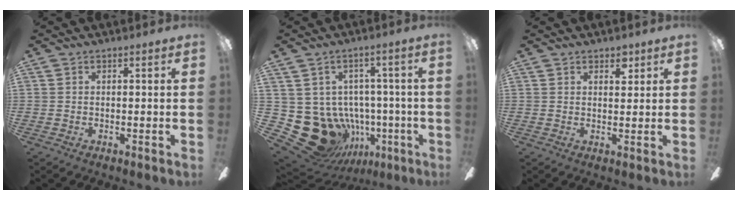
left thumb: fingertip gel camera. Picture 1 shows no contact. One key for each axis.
{"total": 17.7, "fx": -6.6, "fy": 14.0, "fz": 8.6, "tx": -0.182, "ty": 0.027, "tz": -0.075}
{"total": 3.3, "fx": 2.4, "fy": 1.6, "fz": 1.5, "tx": -0.002, "ty": -0.013, "tz": 0.037}